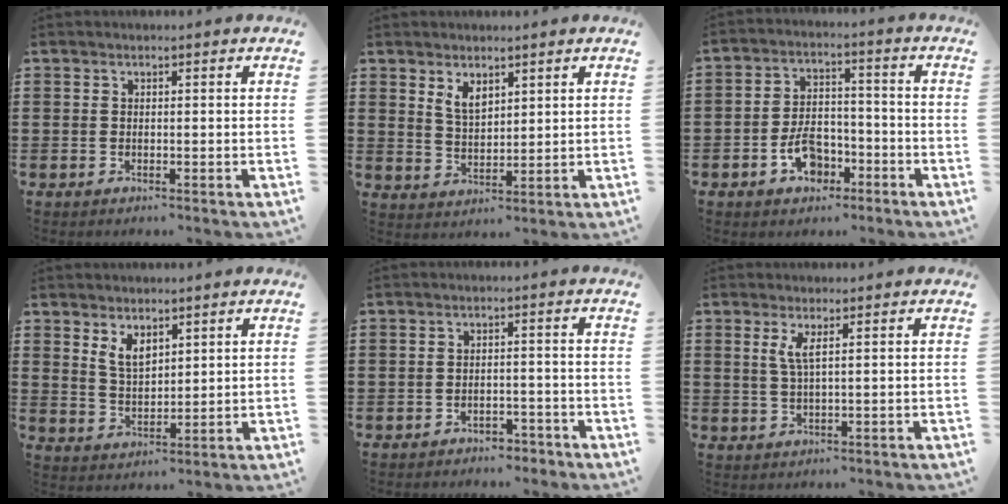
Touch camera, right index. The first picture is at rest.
{"total": 3.9, "force": [2.4, 2.0, 2.2], "torque": [-0.049, 0.005, 0.045]}
{"total": 6.4, "force": [-3.1, 4.0, 4.0], "torque": [-0.070, 0.008, -0.059]}
{"total": 4.3, "force": [2.7, 2.2, 2.5], "torque": [-0.058, 0.004, 0.051]}
{"total": 2.2, "force": [-2.1, 0.6, 0.3], "torque": [-0.012, 0.001, -0.044]}
{"total": 2.7, "force": [1.1, 0.3, 2.5], "torque": [-0.053, -0.001, 0.017]}